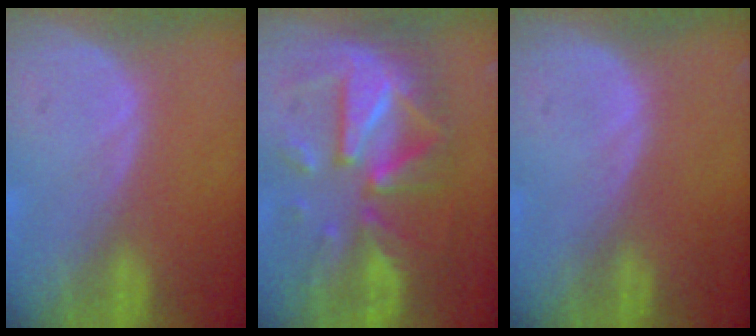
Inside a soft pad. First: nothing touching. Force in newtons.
{"total": 11.8, "press": 11.7, "slide": 1.2}
{"total": 0.0}